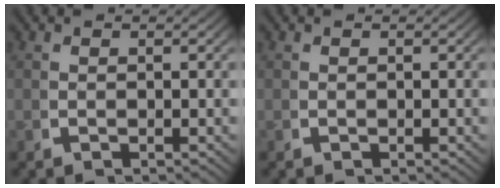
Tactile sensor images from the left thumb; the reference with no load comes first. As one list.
[{"total": 0.0}]